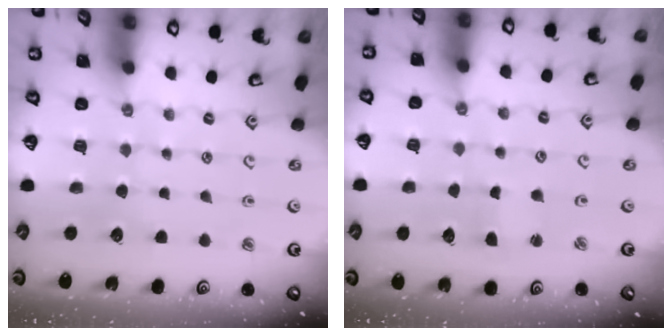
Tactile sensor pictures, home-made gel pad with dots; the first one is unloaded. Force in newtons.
{"total": 1.3, "press": 1.3, "slide": 0.3}